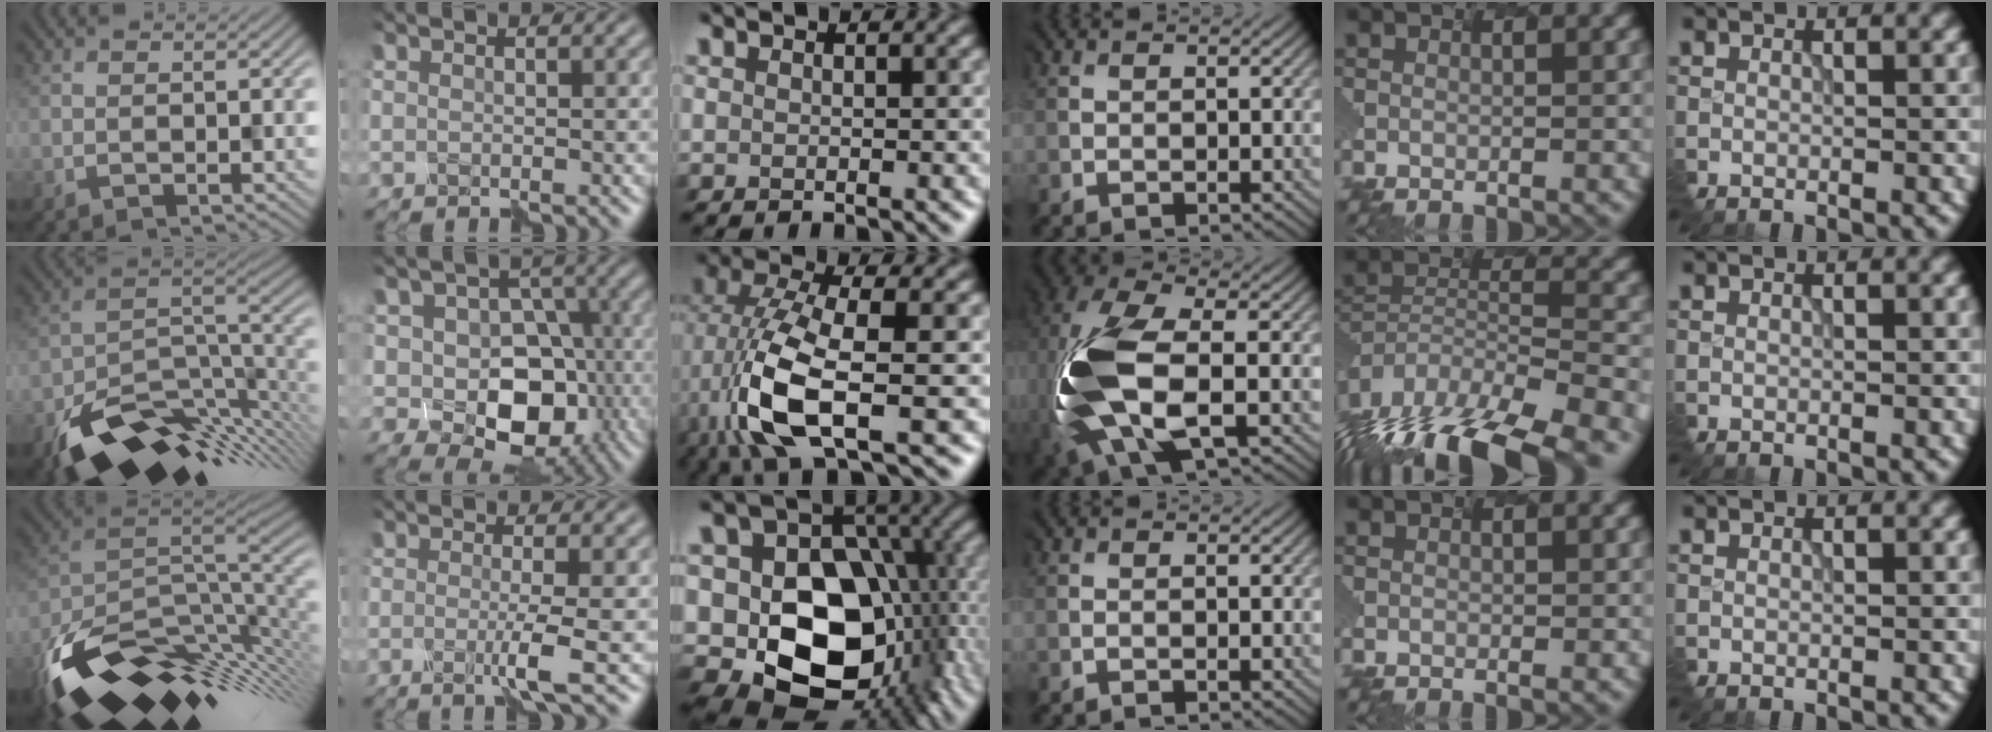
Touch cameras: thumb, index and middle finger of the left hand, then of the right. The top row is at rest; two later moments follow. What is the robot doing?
{"motion": "assemble", "object": "markers"}